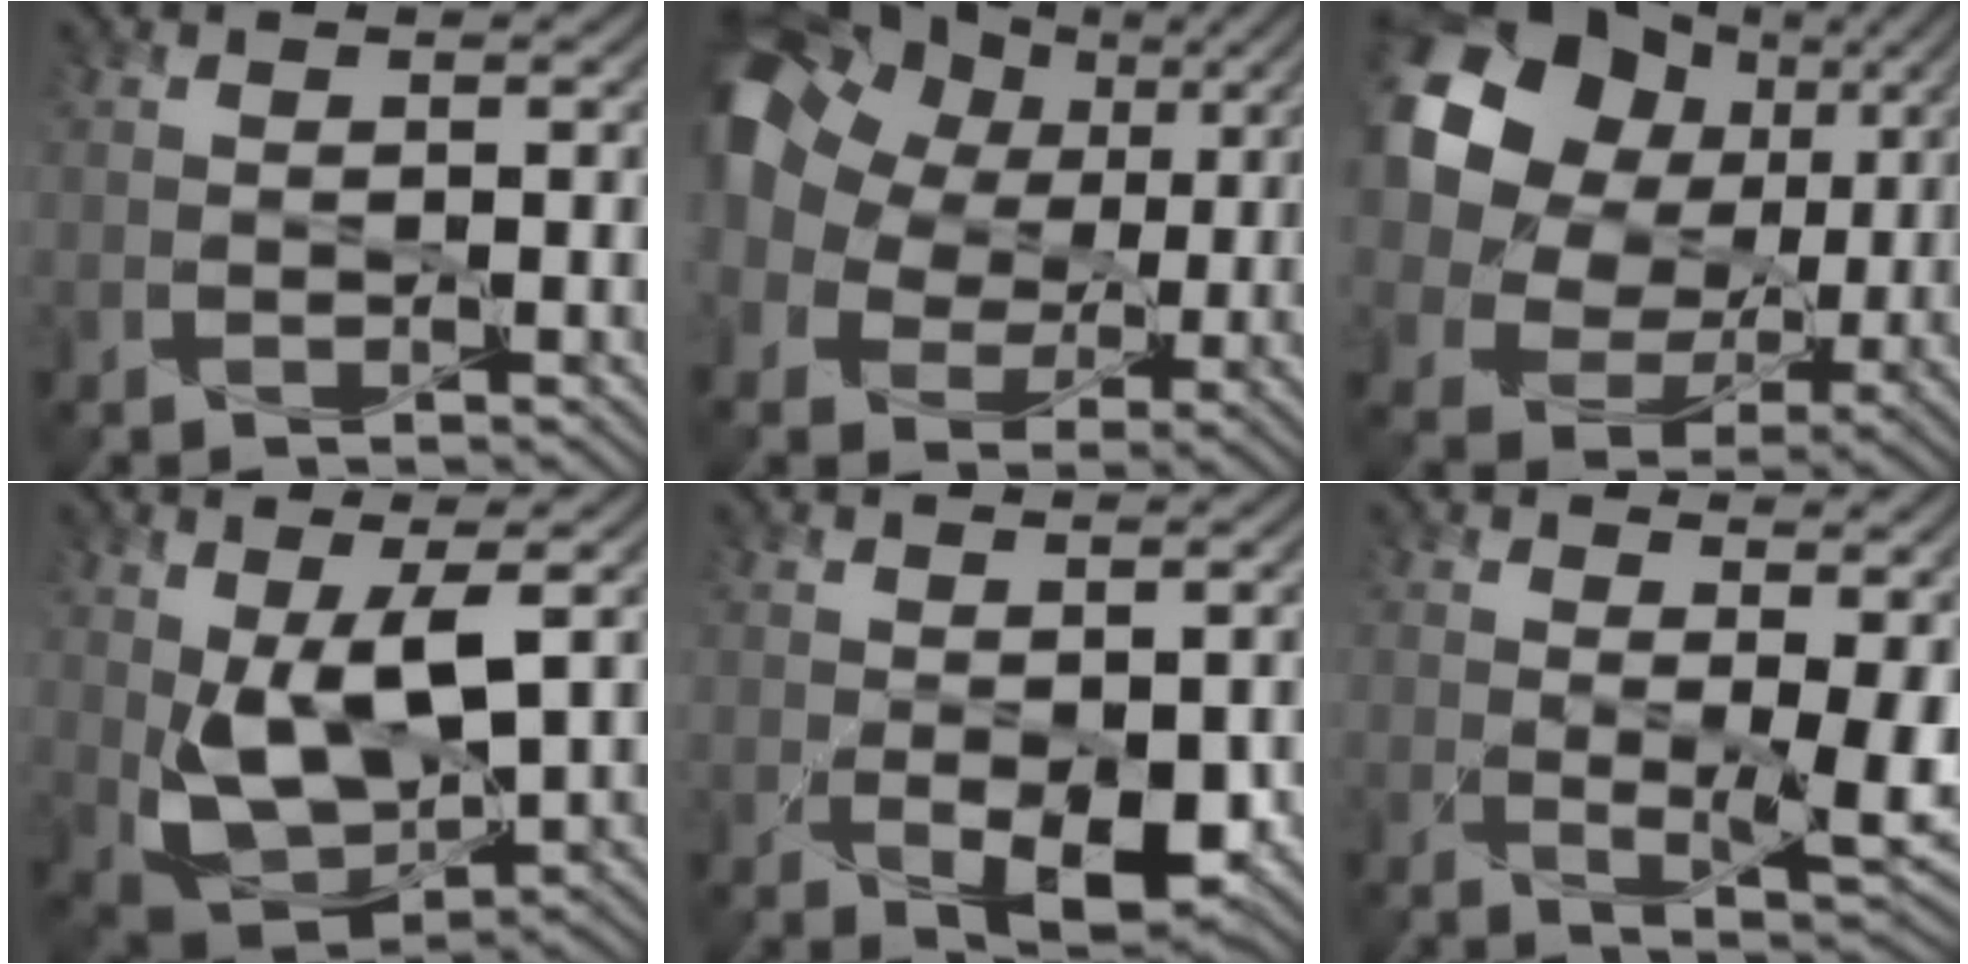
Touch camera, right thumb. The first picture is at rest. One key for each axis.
{"total": 15.1, "fx": 5.0, "fy": 11.2, "fz": 8.8, "tx": -0.230, "ty": 0.029, "tz": 0.087}
{"total": 19.1, "fx": 6.1, "fy": 15.7, "fz": 9.1, "tx": -0.279, "ty": 0.036, "tz": 0.134}
{"total": 9.8, "fx": 1.6, "fy": 4.7, "fz": 8.4, "tx": -0.174, "ty": -0.010, "tz": 0.035}
{"total": 4.5, "fx": -0.4, "fy": 2.5, "fz": 3.8, "tx": -0.071, "ty": -0.017, "tz": 0.003}
{"total": 6.4, "fx": 1.7, "fy": 2.2, "fz": 5.8, "tx": -0.104, "ty": -0.017, "tz": 0.035}